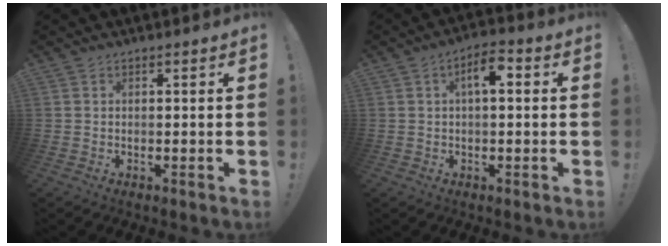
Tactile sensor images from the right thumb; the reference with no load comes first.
{"total": 6.0, "force": [1.1, 2.5, 5.4], "torque": [-0.089, 0.008, 0.013]}